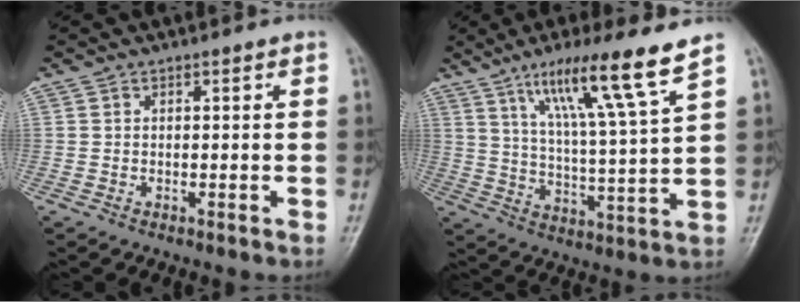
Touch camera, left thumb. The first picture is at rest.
{"total": 14.8, "force": [9.3, -0.1, 11.6], "torque": [-0.193, -0.045, 0.158]}